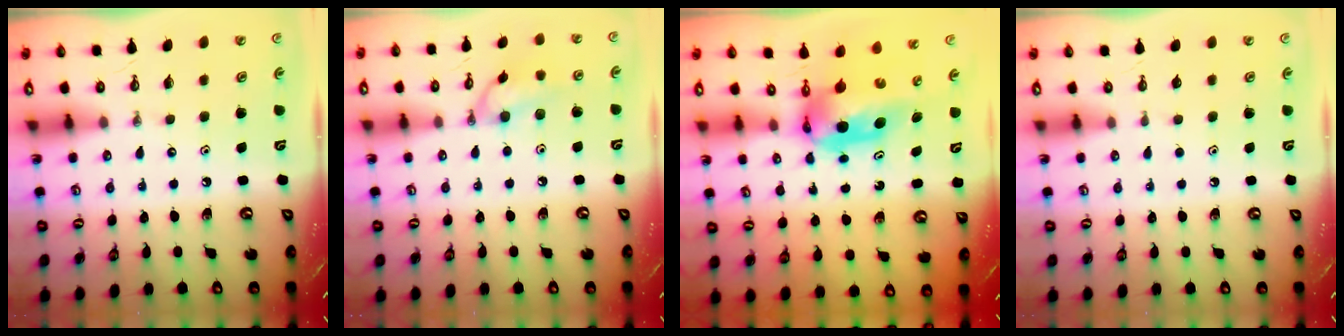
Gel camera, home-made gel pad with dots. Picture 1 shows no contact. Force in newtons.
{"total": 10.6, "press": 8.6, "slide": 6.3}
{"total": 5.6, "press": 5.5, "slide": 0.5}
{"total": 0.9, "press": 0.1, "slide": 0.9}